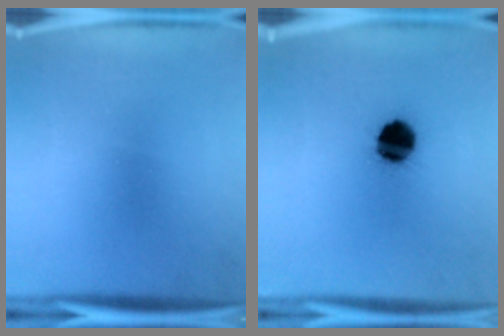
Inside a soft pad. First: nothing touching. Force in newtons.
{"total": 11.2}